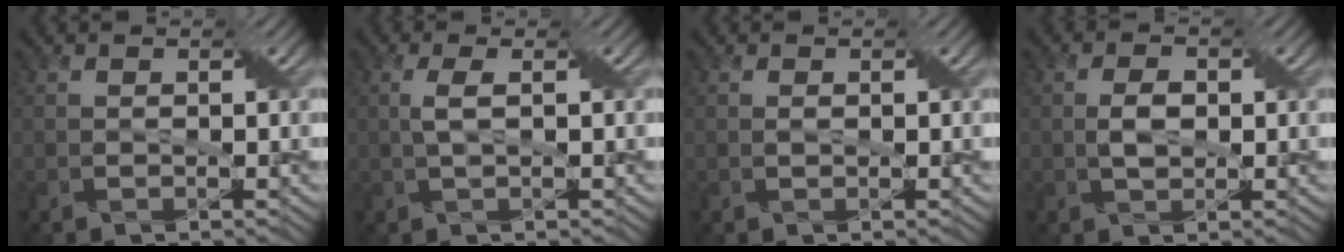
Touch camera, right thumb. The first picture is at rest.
{"total": 2.2, "force": [0.3, 0.4, 2.1], "torque": [-0.049, 0.009, 0.006]}
{"total": 0.6, "force": [0.1, 0.4, 0.4], "torque": [-0.008, 0.001, 0.002]}
{"total": 2.8, "force": [0.0, 1.7, 2.3], "torque": [-0.048, 0.001, 0.000]}